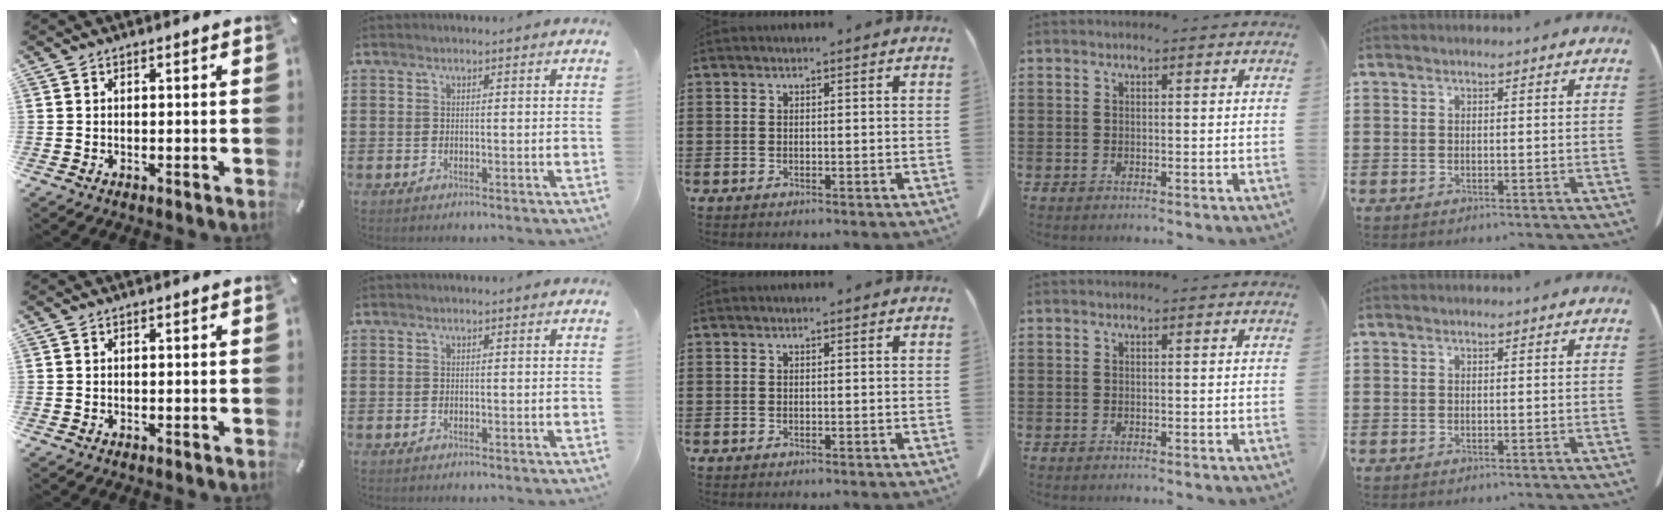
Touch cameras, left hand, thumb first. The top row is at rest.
{}